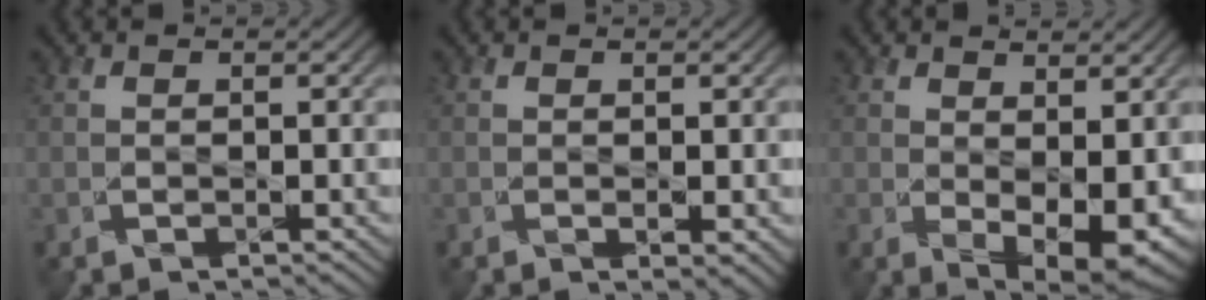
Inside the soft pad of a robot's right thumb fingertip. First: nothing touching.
{"total": 1.1, "force": [0.0, 0.3, 1.0], "torque": [-0.019, -0.007, 0.002]}
{"total": 6.8, "force": [0.1, 3.4, 5.8], "torque": [-0.103, -0.023, 0.016]}